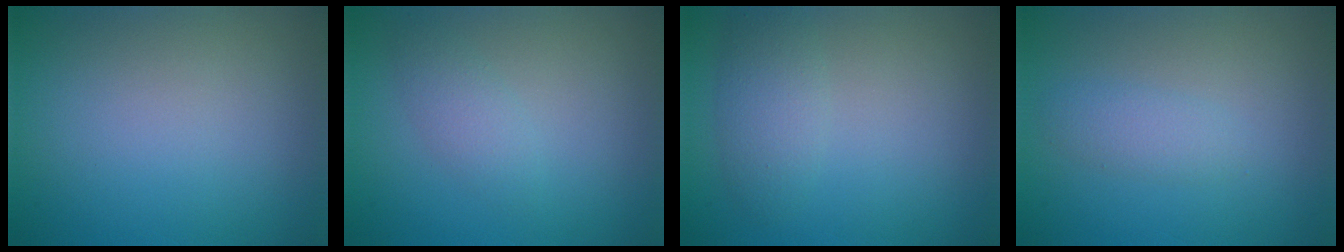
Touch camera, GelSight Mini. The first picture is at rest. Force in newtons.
{"total": 1.7, "press": 1.7, "slide": 0.0}
{"total": 2.3, "press": 2.3, "slide": 0.0}
{"total": 1.5, "press": 1.5, "slide": 0.1}